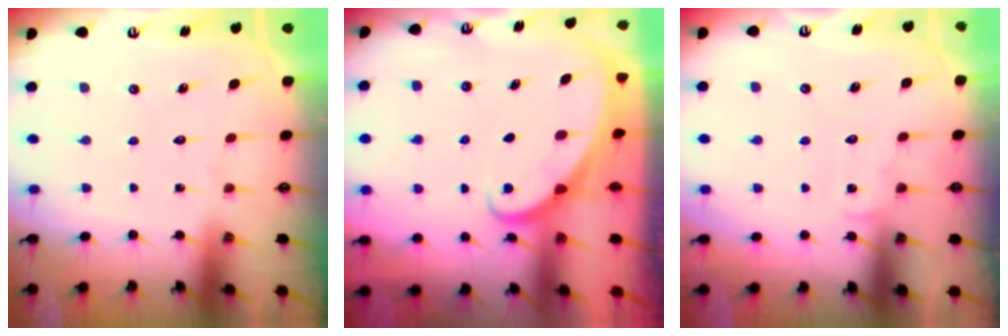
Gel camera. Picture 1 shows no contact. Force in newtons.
{"total": 2.0, "press": 2.0, "slide": 0.2}
{"total": 4.1, "press": 4.1, "slide": 0.4}